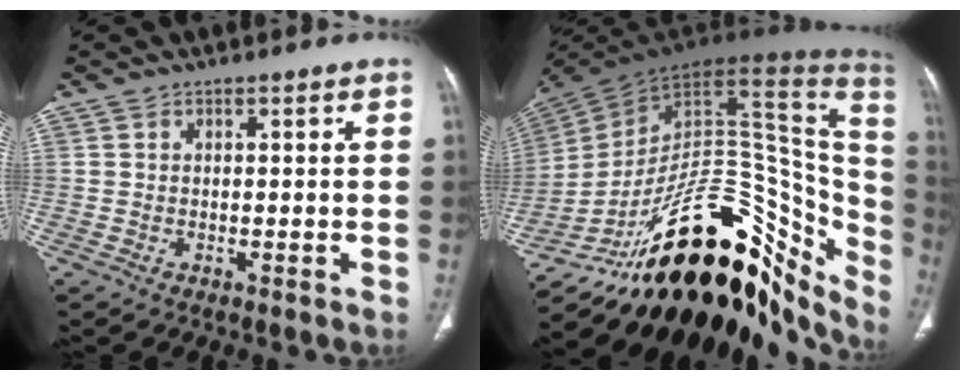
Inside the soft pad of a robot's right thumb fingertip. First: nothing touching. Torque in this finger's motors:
{"motor_torque": [5.01, 0.00, 0.73, -2.04, 0.59]}